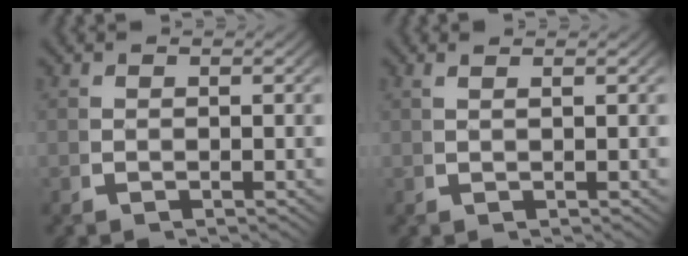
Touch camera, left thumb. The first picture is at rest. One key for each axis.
{"total": 0.9, "fx": 0.6, "fy": -0.4, "fz": 0.5, "tx": -0.013, "ty": 0.002, "tz": 0.015}